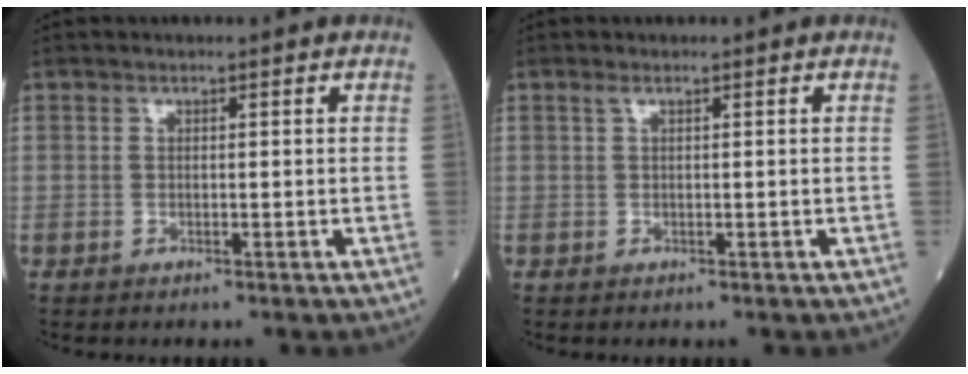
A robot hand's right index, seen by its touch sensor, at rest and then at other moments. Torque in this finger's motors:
{"motor_torque": [0.14, 0.07, 0.08, 0.02]}